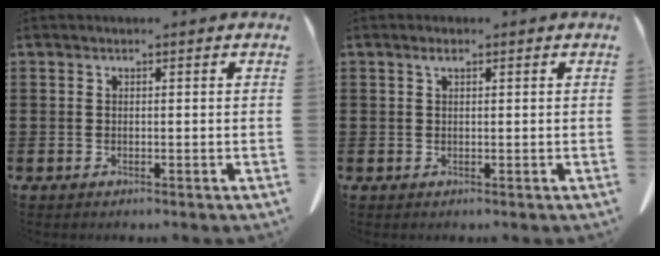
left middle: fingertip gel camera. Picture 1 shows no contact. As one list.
[{"total": 1.0, "force": [0.5, 0.3, 0.8], "torque": [-0.017, 0.002, 0.010]}]